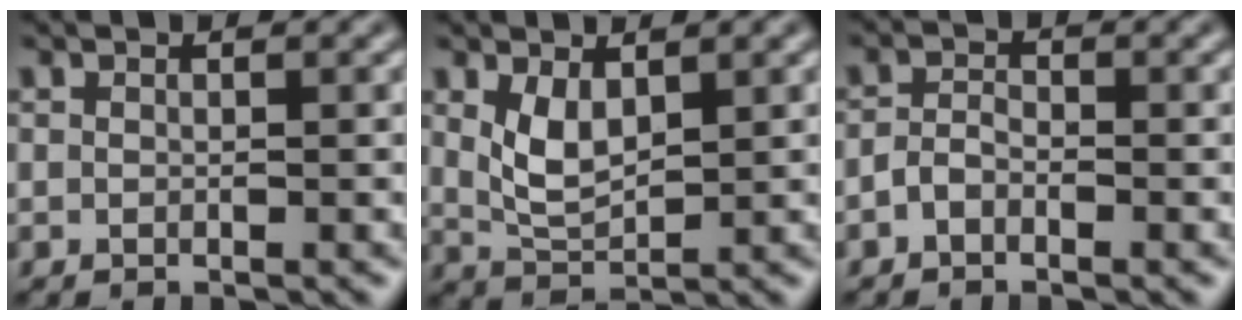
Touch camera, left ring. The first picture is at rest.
{"total": 3.1, "force": [1.2, 1.6, 2.4], "torque": [-0.057, -0.006, 0.032]}
{"total": 1.5, "force": [-0.9, 0.8, 0.9], "torque": [-0.018, 0.005, -0.022]}